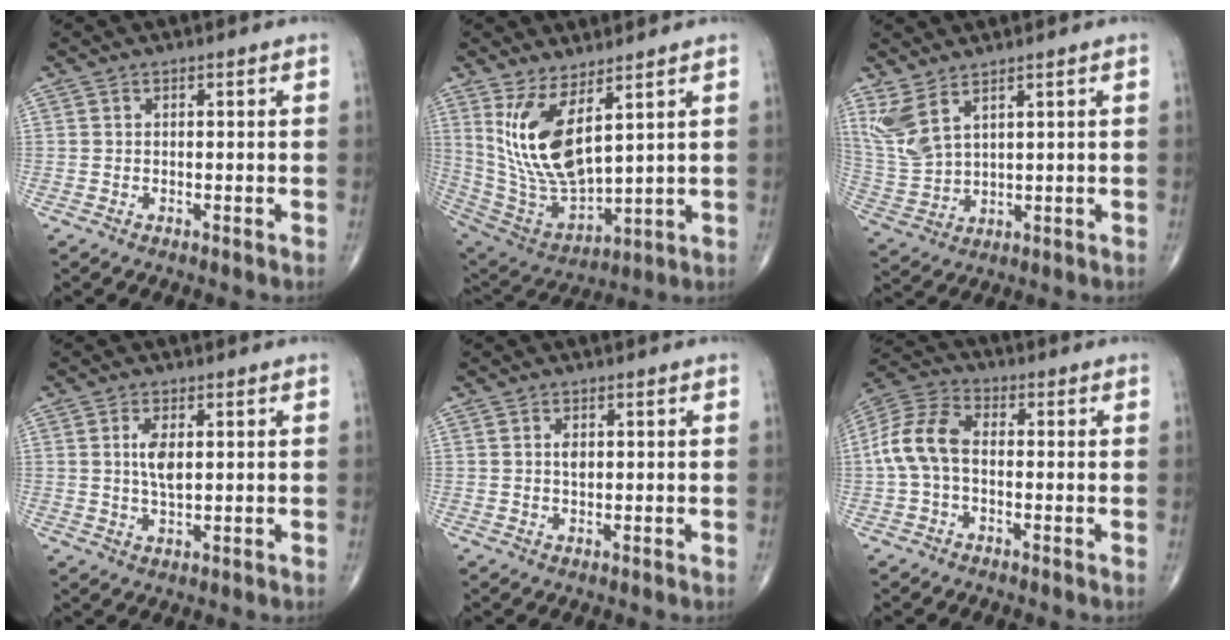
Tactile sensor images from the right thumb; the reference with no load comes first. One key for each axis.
{"total": 14.6, "fx": 6.0, "fy": 5.8, "fz": 12.0, "tx": -0.235, "ty": -0.044, "tz": 0.142}
{"total": 7.5, "fx": 4.7, "fy": 2.8, "fz": 5.1, "tx": -0.117, "ty": -0.020, "tz": 0.114}
{"total": 4.4, "fx": 1.0, "fy": 1.9, "fz": 3.9, "tx": -0.073, "ty": -0.009, "tz": 0.021}
{"total": 1.6, "fx": 0.4, "fy": 0.9, "fz": 1.2, "tx": -0.019, "ty": -0.002, "tz": 0.008}
{"total": 9.7, "fx": -0.6, "fy": 6.1, "fz": 7.6, "tx": -0.158, "ty": 0.029, "tz": -0.023}